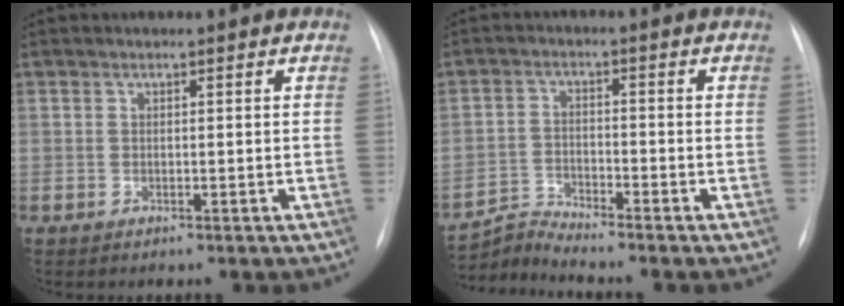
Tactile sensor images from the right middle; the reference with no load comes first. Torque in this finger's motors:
{"motor_torque": [-0.28, -0.06, -0.05, -0.01]}